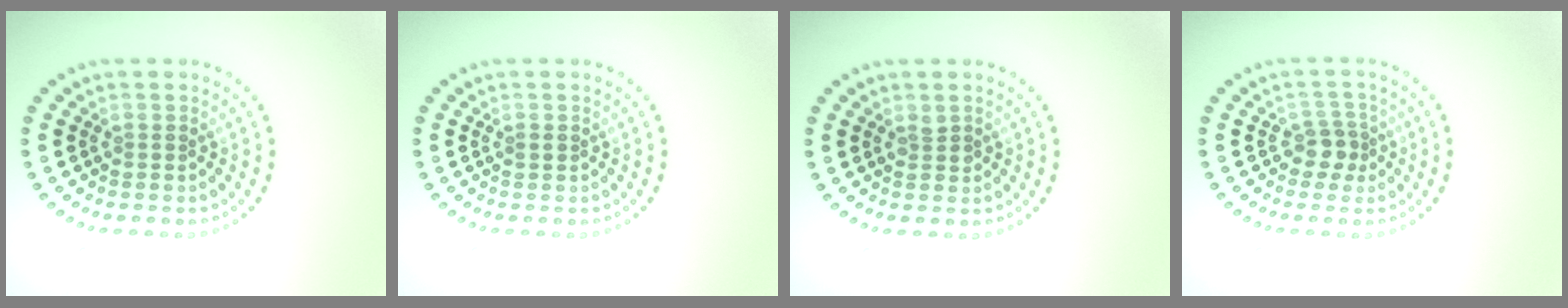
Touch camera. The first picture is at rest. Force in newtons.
{"total": 0.5, "press": 0.5, "slide": 0.0}
{"total": 0.8, "press": 0.8, "slide": 0.2}
{"total": 2.1, "press": 1.7, "slide": 1.1}